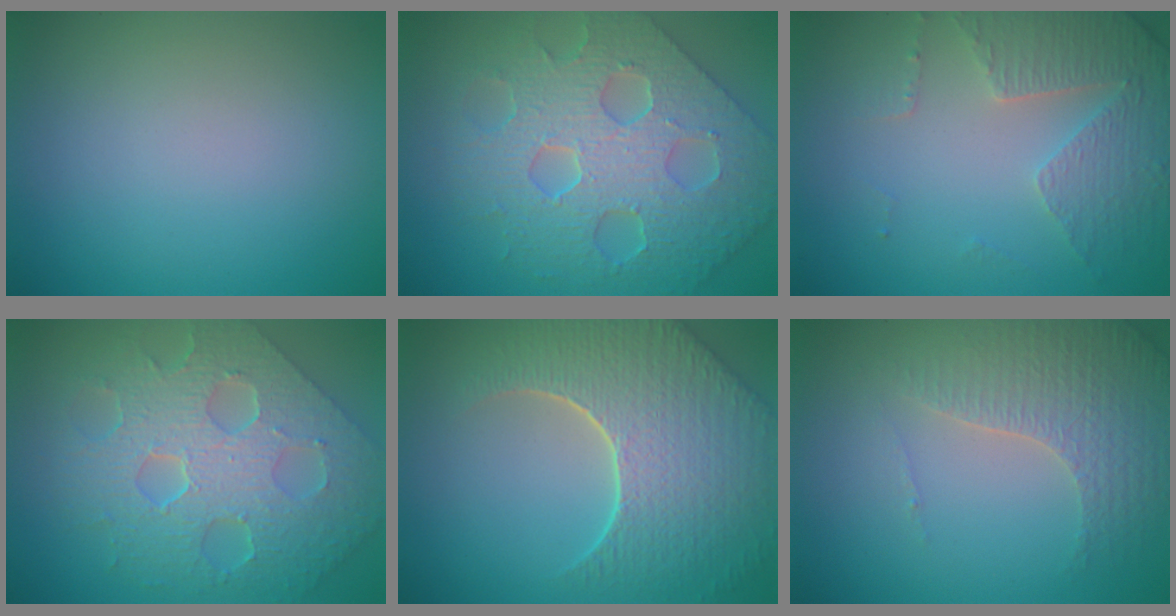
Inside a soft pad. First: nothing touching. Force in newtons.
{"total": 7.7, "press": 6.5, "slide": 4.0}
{"total": 4.6, "press": 3.4, "slide": 3.2}
{"total": 8.8, "press": 6.4, "slide": 6.1}
{"total": 8.6, "press": 6.2, "slide": 6.0}
{"total": 4.4, "press": 3.3, "slide": 2.9}